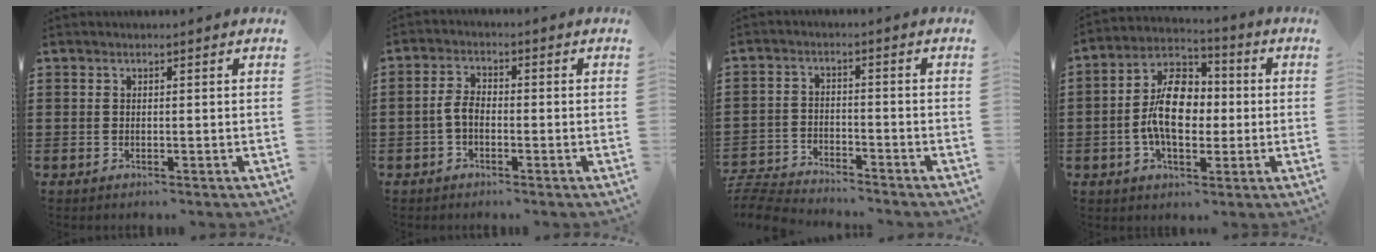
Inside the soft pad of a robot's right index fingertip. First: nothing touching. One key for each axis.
{"total": 3.4, "fx": -1.1, "fy": 1.9, "fz": 2.6, "tx": -0.071, "ty": -0.001, "tz": -0.029}
{"total": 5.3, "fx": -5.3, "fy": 0.4, "fz": 0.5, "tx": -0.028, "ty": -0.002, "tz": -0.112}
{"total": 10.2, "fx": -0.5, "fy": 6.2, "fz": 8.1, "tx": -0.157, "ty": 0.011, "tz": -0.015}